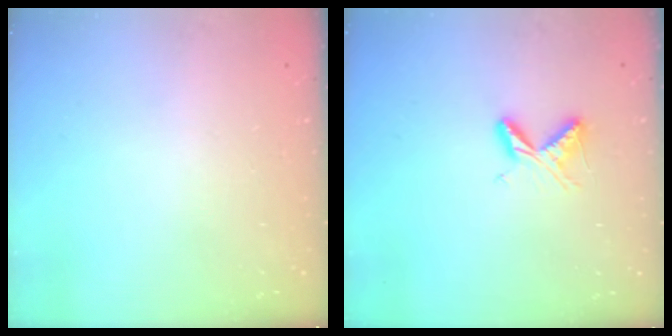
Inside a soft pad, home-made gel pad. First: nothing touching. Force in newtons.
{"total": 6.1, "press": 6.0, "slide": 0.6}